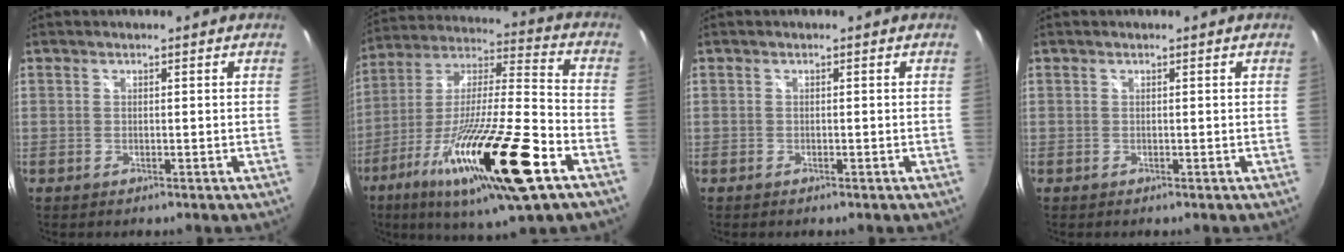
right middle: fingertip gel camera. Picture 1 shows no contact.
{"total": 25.8, "force": [-12.8, 3.4, 22.2], "torque": [-0.399, -0.058, -0.223]}
{"total": 0.0}
{"total": 0.0}